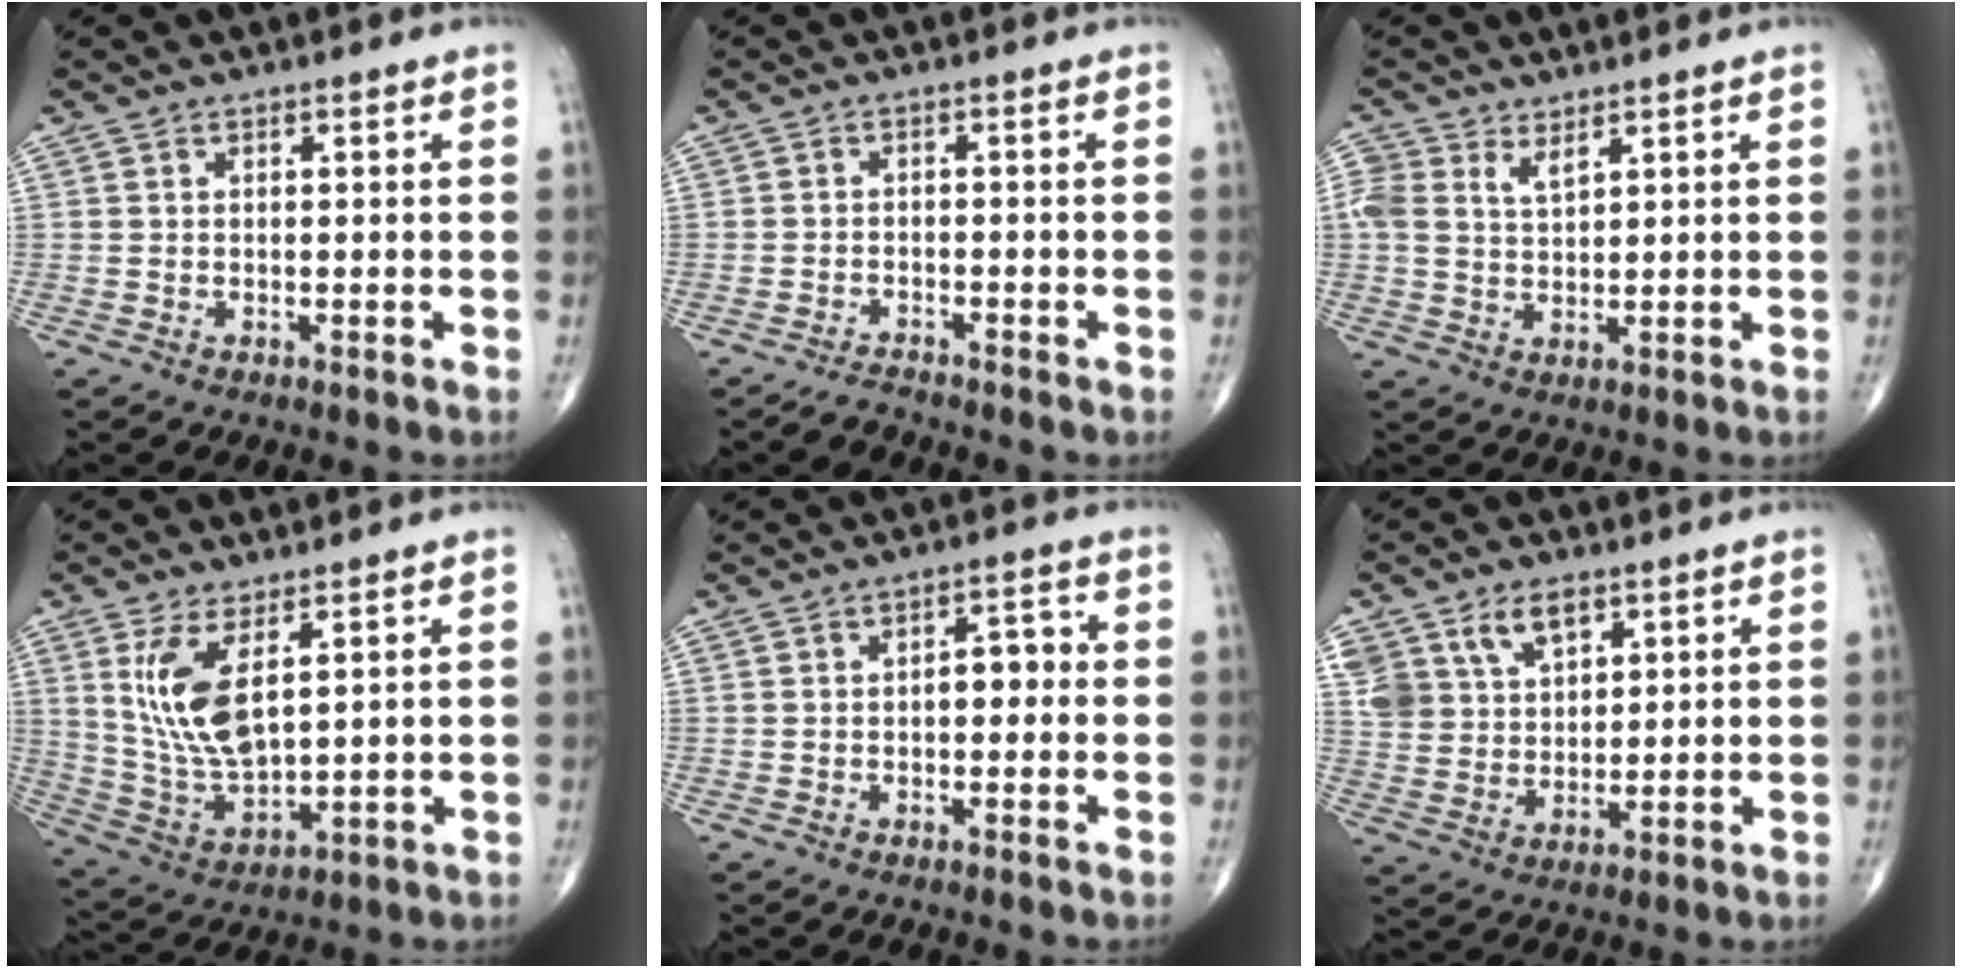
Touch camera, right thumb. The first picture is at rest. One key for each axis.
{"total": 2.0, "fx": -2.0, "fy": 0.2, "fz": 0.1, "tx": -0.007, "ty": 0.001, "tz": -0.038}
{"total": 4.7, "fx": 2.5, "fy": 2.7, "fz": 3.0, "tx": -0.053, "ty": -0.001, "tz": 0.053}
{"total": 11.3, "fx": 4.0, "fy": 4.8, "fz": 9.4, "tx": -0.188, "ty": -0.026, "tz": 0.095}
{"total": 4.0, "fx": -0.4, "fy": 2.3, "fz": 3.3, "tx": -0.029, "ty": 0.019, "tz": -0.012}
{"total": 9.5, "fx": 5.3, "fy": 6.1, "fz": 5.1, "tx": -0.076, "ty": -0.019, "tz": 0.108}